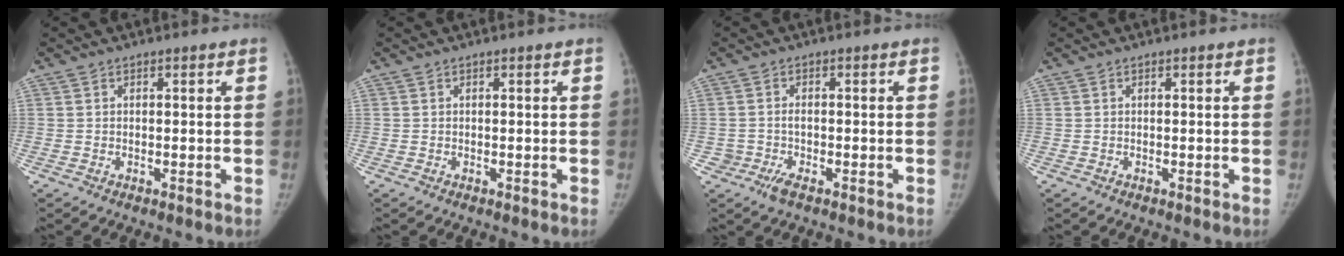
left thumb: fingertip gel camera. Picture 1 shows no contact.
{"total": 0.0}
{"total": 2.8, "force": [-1.5, 1.5, 1.9], "torque": [-0.037, 0.008, -0.024]}
{"total": 0.0}